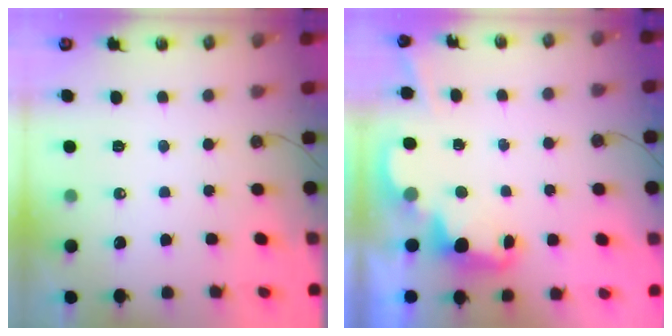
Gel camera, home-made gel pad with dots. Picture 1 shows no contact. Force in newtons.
{"total": 2.5, "press": 2.4, "slide": 0.5}